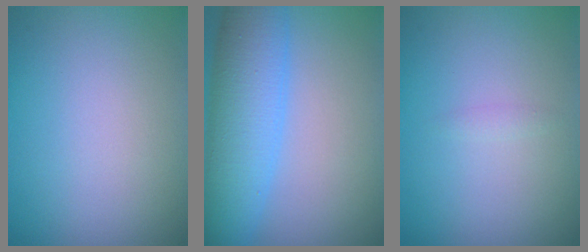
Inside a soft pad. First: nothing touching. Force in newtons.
{"total": 7.5, "press": 7.5, "slide": 0.2}
{"total": 0.6, "press": 0.6, "slide": 0.0}